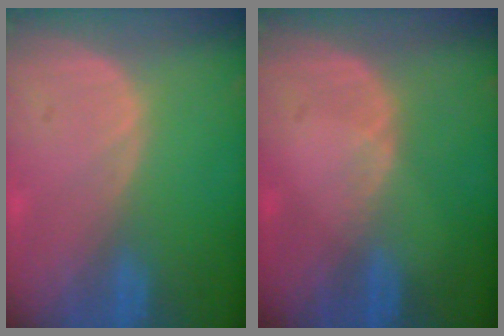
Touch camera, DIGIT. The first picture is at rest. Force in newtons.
{"total": 1.1, "press": 0.8, "slide": 0.8}